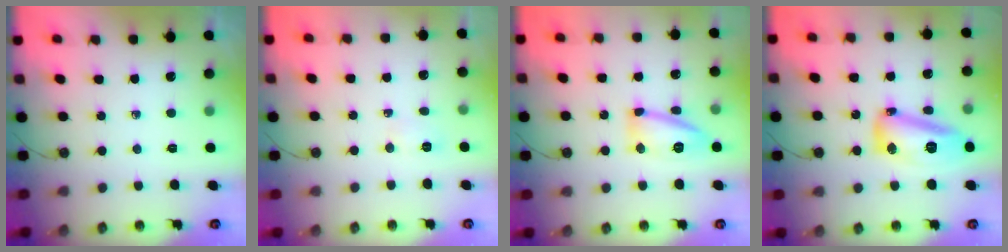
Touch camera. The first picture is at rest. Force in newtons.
{"total": 2.6, "press": 2.5, "slide": 0.8}
{"total": 13.3, "press": 13.3, "slide": 1.2}
{"total": 13.9, "press": 13.8, "slide": 1.2}